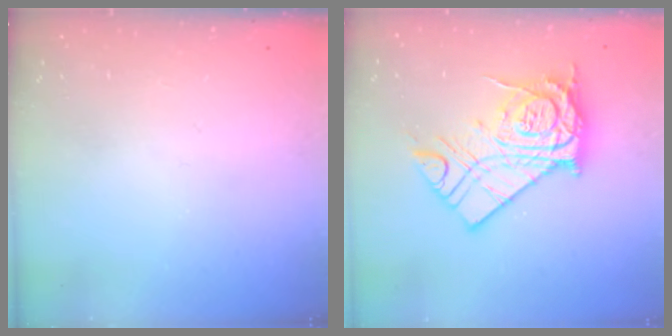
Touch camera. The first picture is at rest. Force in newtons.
{"total": 16.4, "press": 16.4, "slide": 1.2}